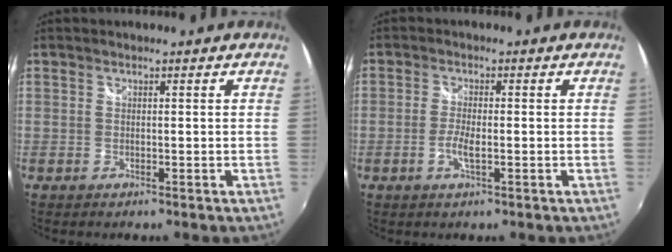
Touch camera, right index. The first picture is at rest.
{"total": 3.2, "force": [-1.1, 0.7, 2.9], "torque": [-0.065, -0.003, -0.024]}